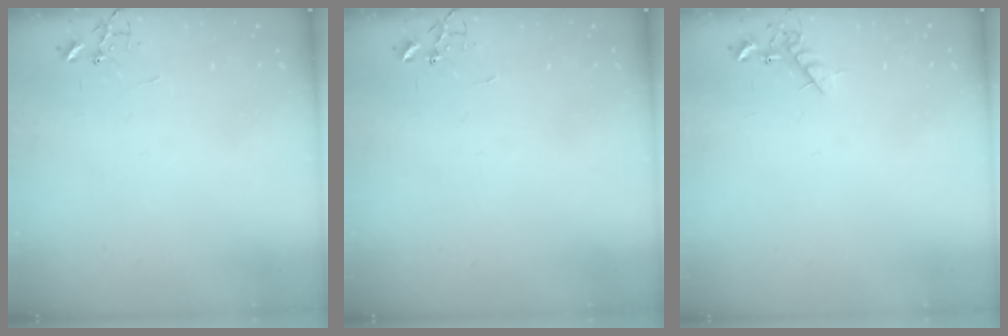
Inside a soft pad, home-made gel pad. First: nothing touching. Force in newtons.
{"total": 0.0}
{"total": 6.3, "press": 6.2, "slide": 0.9}